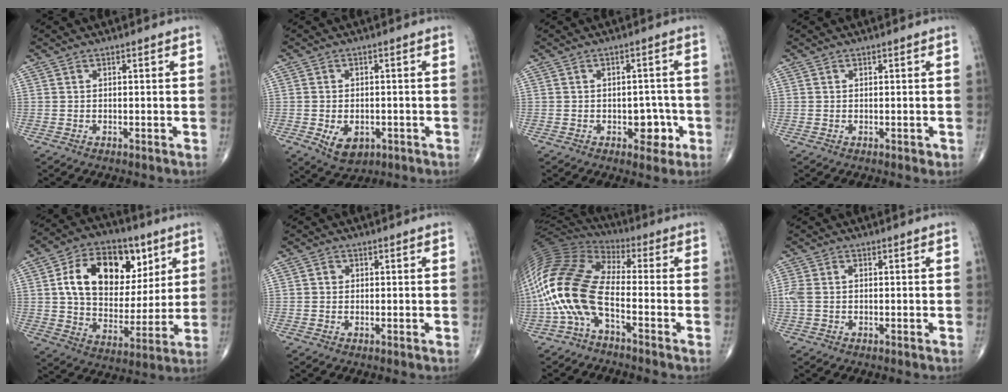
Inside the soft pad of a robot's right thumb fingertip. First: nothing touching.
{"total": 6.2, "force": [-2.0, 4.1, 4.2], "torque": [-0.057, 0.001, -0.019]}
{"total": 5.0, "force": [-1.8, 3.3, 3.4], "torque": [-0.013, 0.013, -0.021]}
{"total": 0.6, "force": [-0.1, 0.5, 0.4], "torque": [-0.005, 0.000, 0.000]}
{"total": 20.9, "force": [6.8, 13.9, 14.2], "torque": [-0.203, -0.010, 0.113]}
{"total": 1.2, "force": [0.0, 1.1, 0.4], "torque": [-0.002, 0.003, -0.001]}
{"total": 16.6, "force": [-4.8, 6.9, 14.3], "torque": [-0.321, 0.055, -0.105]}
{"total": 3.2, "force": [-0.1, 2.0, 2.4], "torque": [-0.075, 0.012, -0.002]}